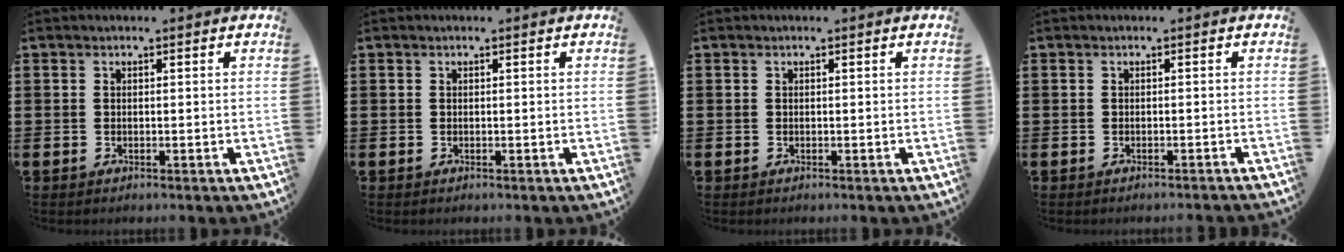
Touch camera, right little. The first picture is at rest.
{"total": 0.0}
{"total": 0.0}
{"total": 0.5, "force": [-0.5, -0.2, 0.1], "torque": [0.000, -0.001, -0.011]}